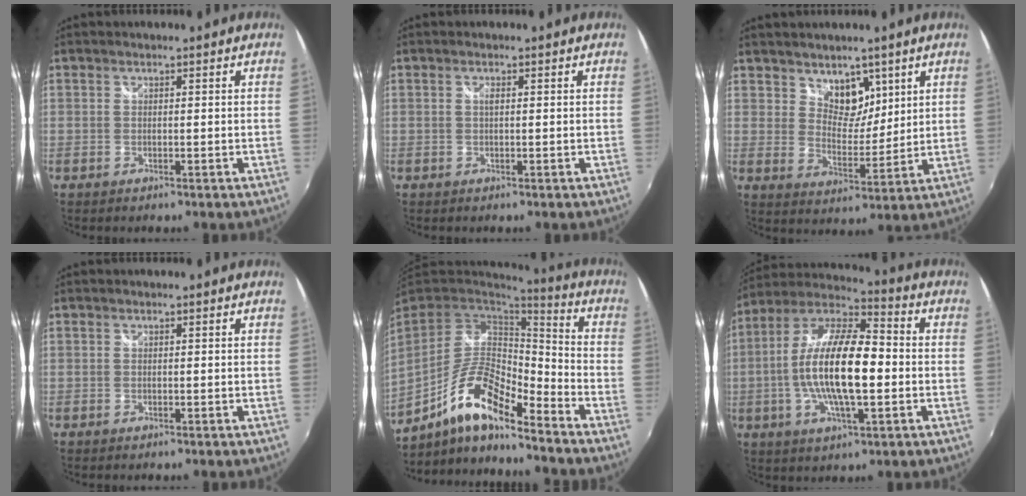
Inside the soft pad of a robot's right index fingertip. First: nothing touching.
{"total": 0.7, "force": [0.1, 0.1, 0.7], "torque": [-0.013, 0.002, 0.000]}
{"total": 6.8, "force": [4.5, 3.9, 3.2], "torque": [-0.036, 0.000, 0.082]}
{"total": 0.0}
{"total": 14.4, "force": [-9.7, 3.6, 10.1], "torque": [-0.195, -0.005, -0.187]}
{"total": 17.9, "force": [-1.9, 5.8, 16.8], "torque": [-0.320, 0.002, -0.042]}